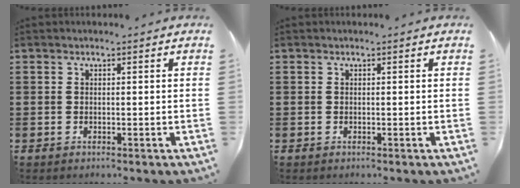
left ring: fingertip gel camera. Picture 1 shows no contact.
{"total": 0.0}